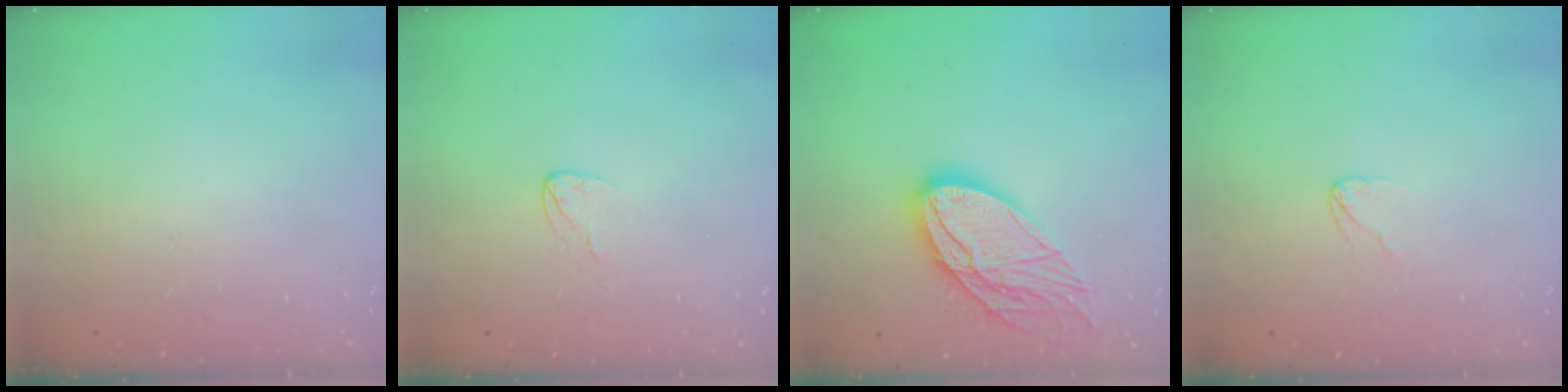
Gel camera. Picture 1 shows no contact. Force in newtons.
{"total": 4.1, "press": 4.1, "slide": 0.3}
{"total": 17.5, "press": 17.4, "slide": 1.5}
{"total": 2.3, "press": 2.3, "slide": 0.1}